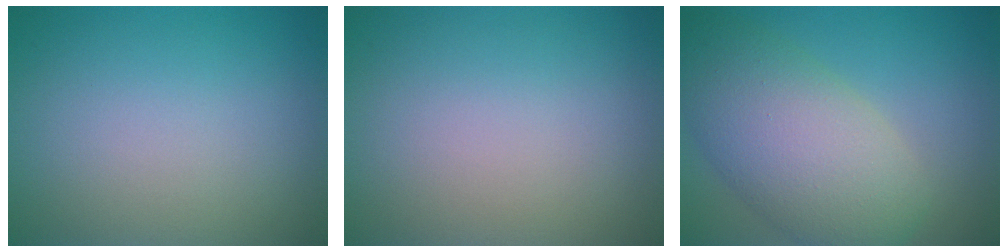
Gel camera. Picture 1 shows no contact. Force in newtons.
{"total": 0.0}
{"total": 8.6, "press": 8.6, "slide": 0.5}